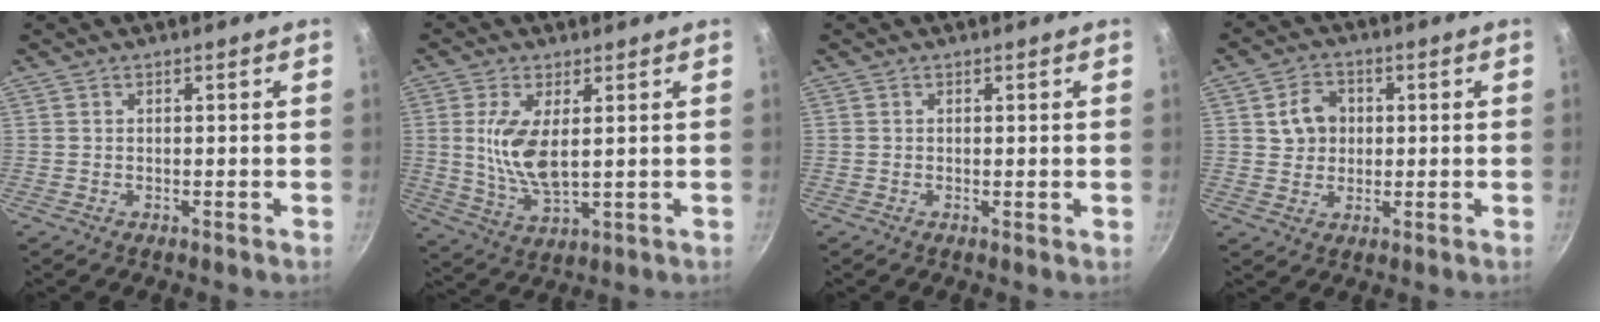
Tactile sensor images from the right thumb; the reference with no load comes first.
{"total": 9.1, "force": [1.4, 3.8, 8.1], "torque": [-0.165, -0.020, 0.038]}
{"total": 0.7, "force": [0.0, 0.1, 0.7], "torque": [-0.013, -0.004, -0.001]}
{"total": 6.0, "force": [1.1, 5.1, 3.1], "torque": [-0.030, 0.001, 0.017]}